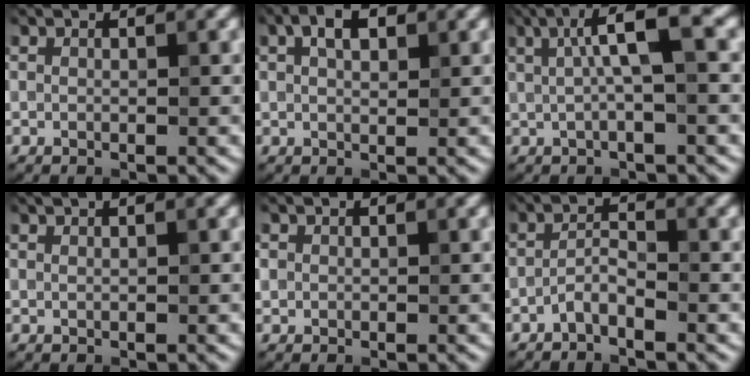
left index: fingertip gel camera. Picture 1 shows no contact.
{"total": 3.1, "force": [1.3, 1.6, 2.4], "torque": [-0.042, 0.010, 0.020]}
{"total": 5.4, "force": [1.2, 1.0, 5.2], "torque": [-0.084, 0.014, 0.015]}
{"total": 1.2, "force": [0.9, 0.2, 0.7], "torque": [-0.014, -0.002, 0.011]}
{"total": 0.7, "force": [0.1, 0.7, 0.1], "torque": [0.004, -0.001, 0.001]}
{"total": 1.8, "force": [-1.3, 0.3, 1.1], "torque": [-0.022, 0.008, -0.031]}